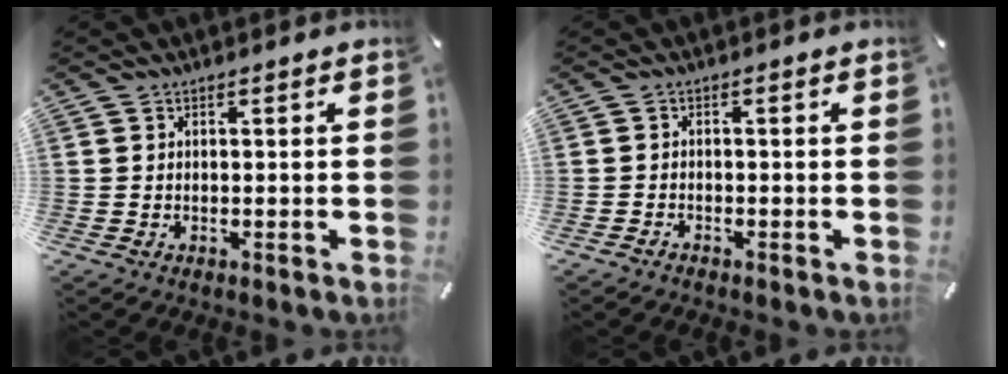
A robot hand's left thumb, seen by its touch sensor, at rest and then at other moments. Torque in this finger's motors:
{"motor_torque": [0.01, -0.16, -0.06, 0.02, 0.01]}